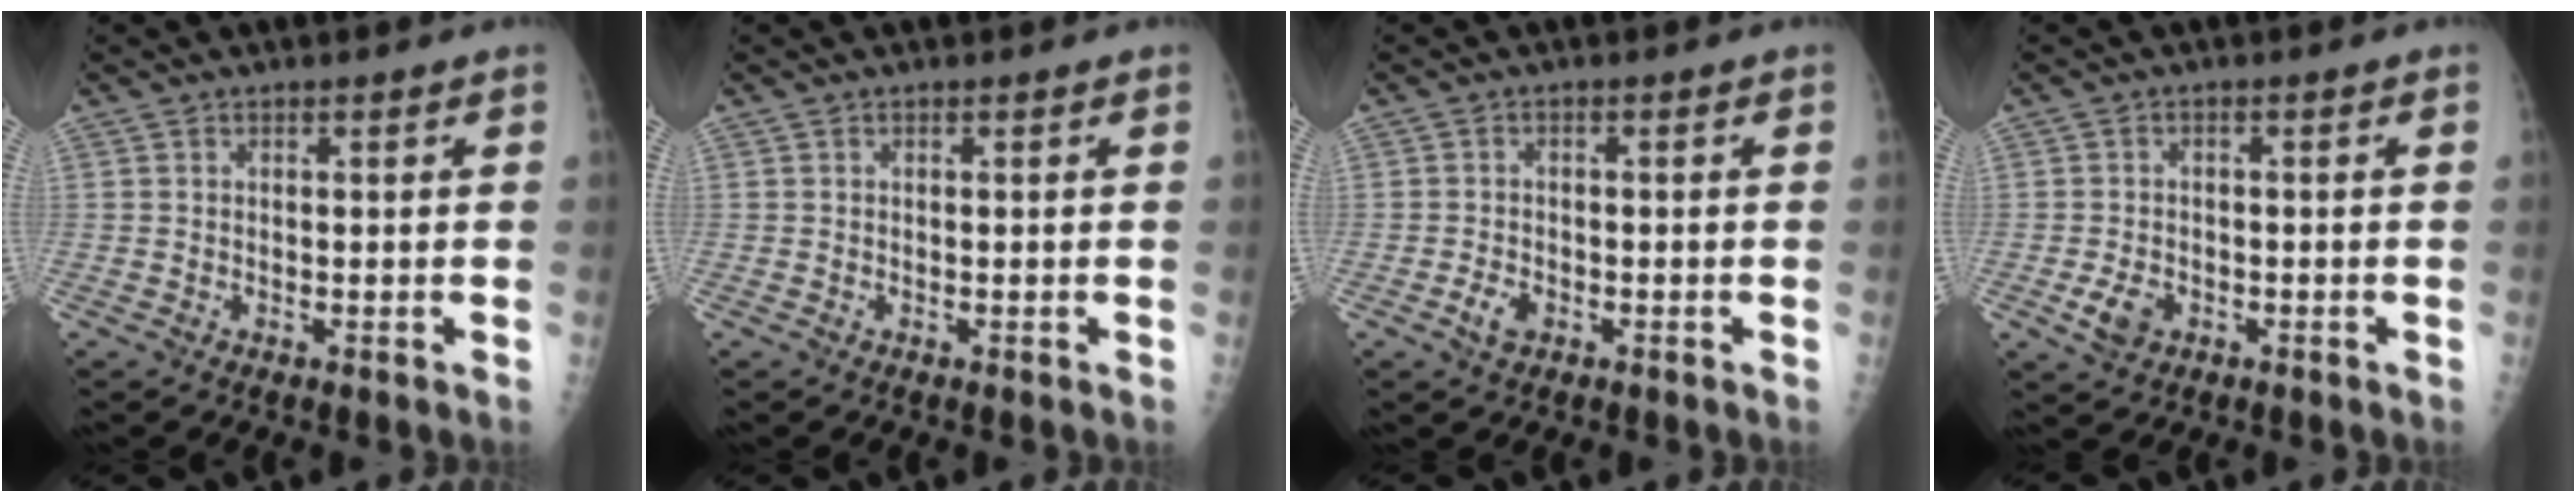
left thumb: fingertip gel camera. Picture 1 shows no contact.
{"total": 0.0}
{"total": 2.7, "force": [-1.4, 1.7, 1.6], "torque": [-0.025, 0.006, -0.021]}
{"total": 3.9, "force": [-1.6, 2.7, 2.3], "torque": [-0.038, 0.002, -0.025]}